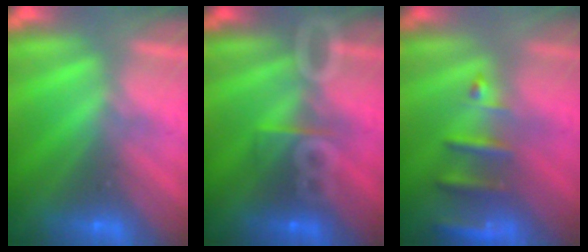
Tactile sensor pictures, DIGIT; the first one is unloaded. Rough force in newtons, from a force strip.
{"total": 3.0}
{"total": 2.6}